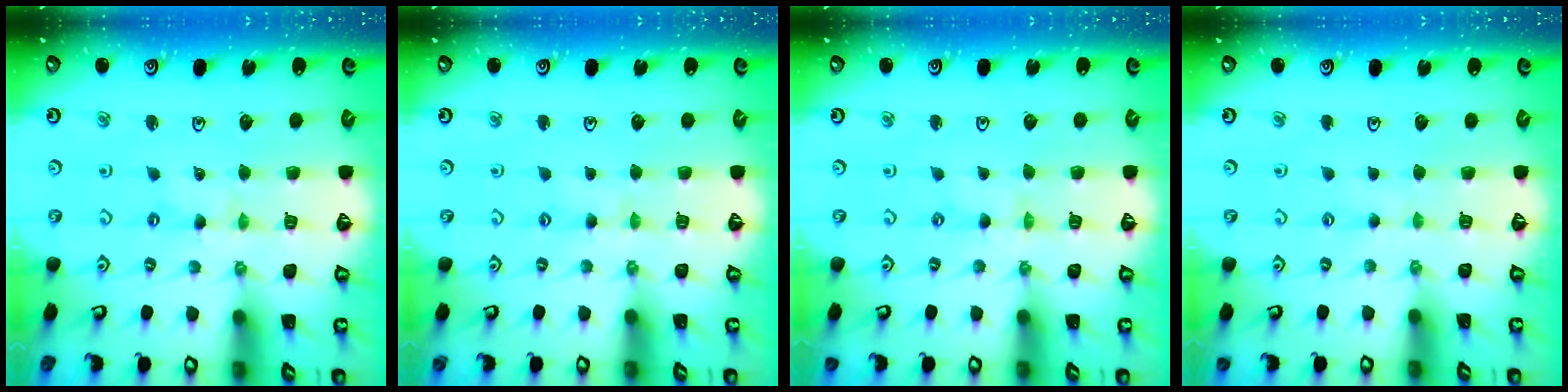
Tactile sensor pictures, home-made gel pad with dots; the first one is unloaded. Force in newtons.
{"total": 1.9, "press": 1.9, "slide": 0.4}
{"total": 0.0}
{"total": 2.1, "press": 2.1, "slide": 0.3}